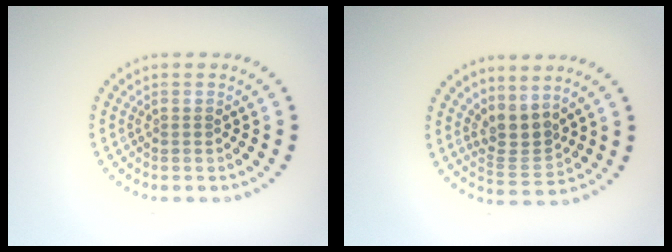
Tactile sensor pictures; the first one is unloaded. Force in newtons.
{"total": 2.8, "press": 2.1, "slide": 1.9}